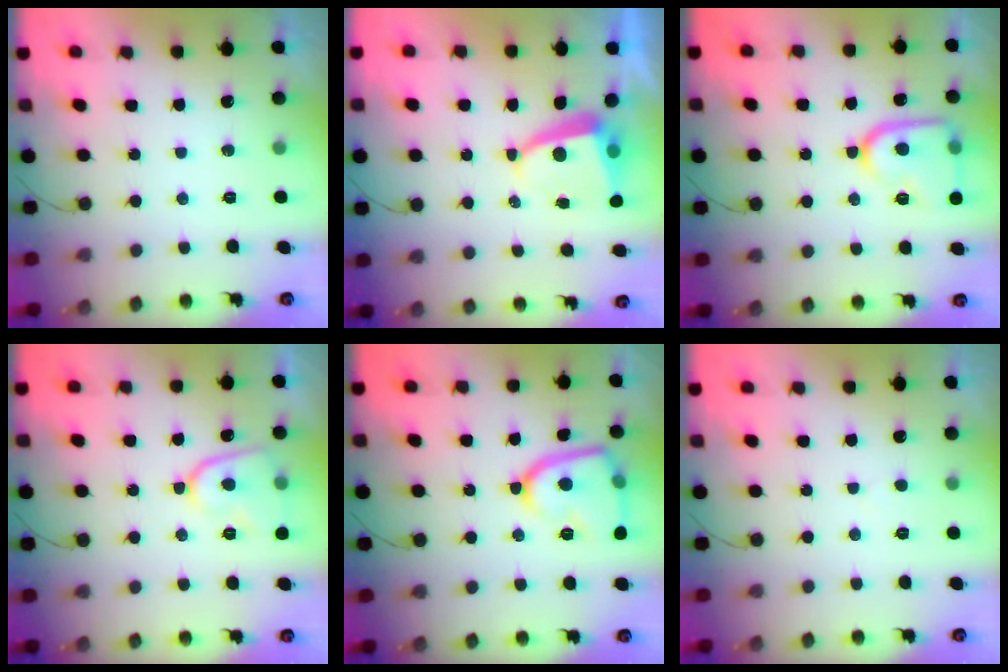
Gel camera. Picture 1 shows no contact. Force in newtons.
{"total": 6.1, "press": 6.1, "slide": 0.7}
{"total": 15.5, "press": 15.5, "slide": 1.4}
{"total": 10.8, "press": 10.7, "slide": 1.4}
{"total": 14.4, "press": 14.3, "slide": 1.2}
{"total": 2.1, "press": 2.1, "slide": 0.1}